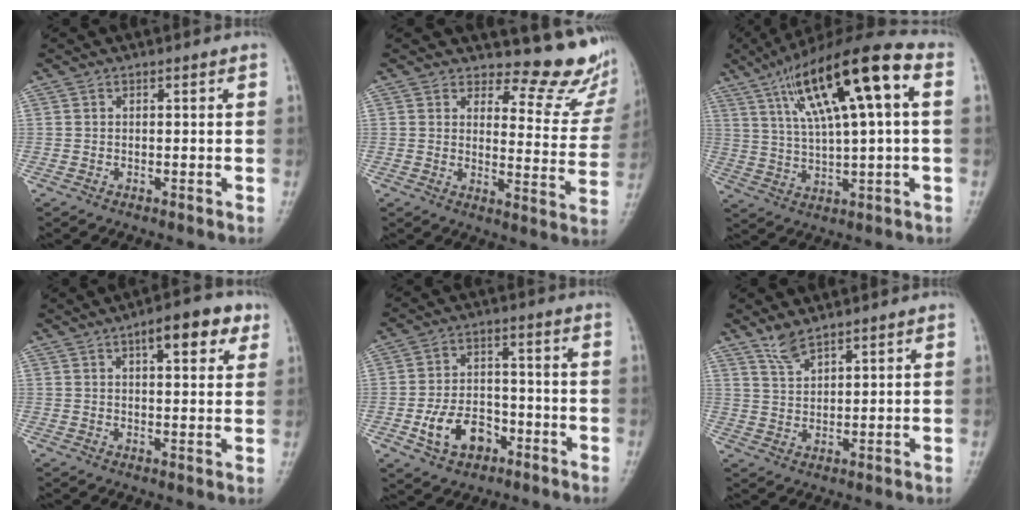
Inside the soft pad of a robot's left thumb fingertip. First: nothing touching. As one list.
[{"total": 11.3, "force": [10.5, 3.2, 2.6], "torque": [0.003, -0.115, 0.113]}, {"total": 19.4, "force": [6.0, 4.9, 17.8], "torque": [-0.301, 0.021, 0.100]}, {"total": 8.7, "force": [4.1, 3.3, 6.9], "torque": [-0.072, -0.005, 0.051]}, {"total": 9.5, "force": [-4.1, 6.4, 5.7], "torque": [-0.083, 0.032, -0.069]}, {"total": 3.9, "force": [3.3, 1.0, 1.9], "torque": [-0.035, -0.018, 0.069]}]